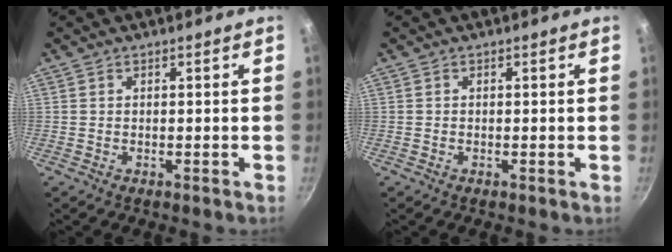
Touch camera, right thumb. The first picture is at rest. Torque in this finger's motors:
{"motor_torque": [-0.09, -0.24, -0.07, 0.16, 0.03]}